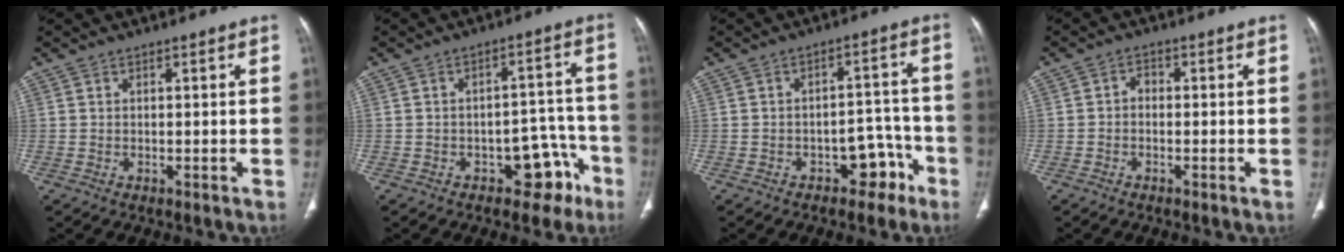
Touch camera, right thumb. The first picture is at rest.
{"total": 8.2, "force": [-4.6, 5.1, 4.4], "torque": [-0.011, 0.054, -0.057]}
{"total": 6.4, "force": [-3.9, 4.2, 2.9], "torque": [-0.006, 0.058, -0.050]}
{"total": 1.8, "force": [-0.5, 1.3, 1.2], "torque": [-0.014, 0.010, -0.016]}